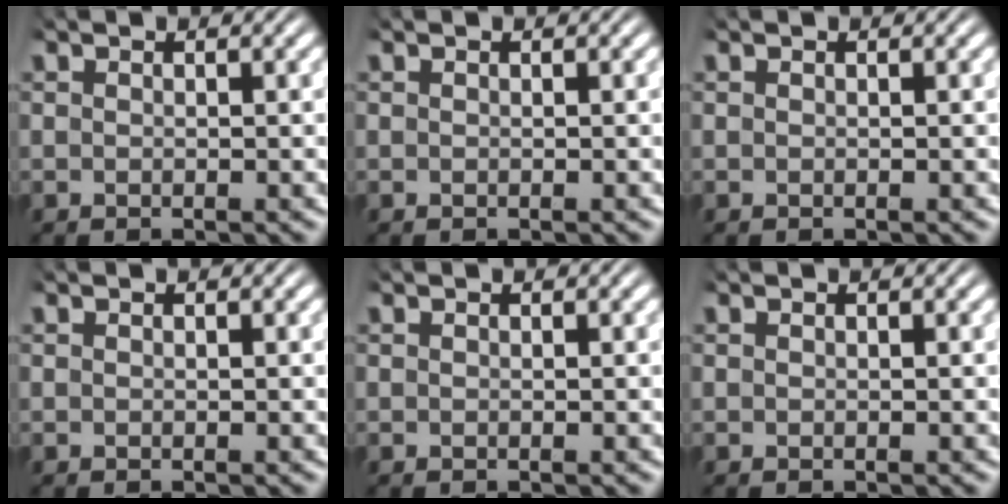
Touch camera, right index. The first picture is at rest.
{"total": 0.0}
{"total": 0.0}
{"total": 0.0}
{"total": 0.0}
{"total": 0.0}